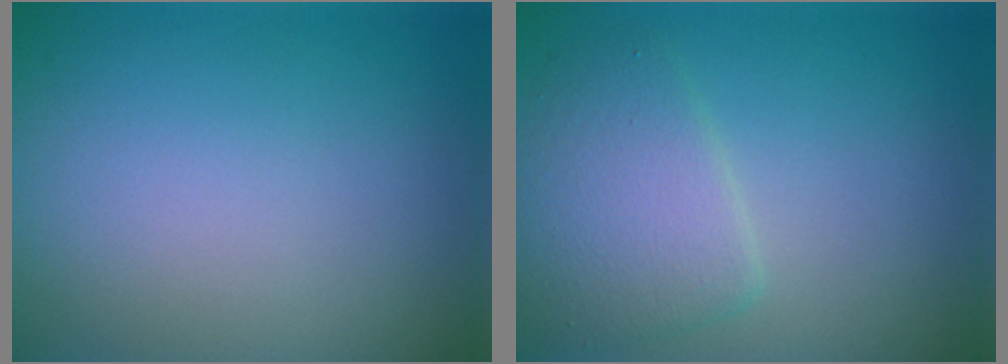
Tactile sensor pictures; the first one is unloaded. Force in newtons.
{"total": 4.1, "press": 4.1, "slide": 0.1}